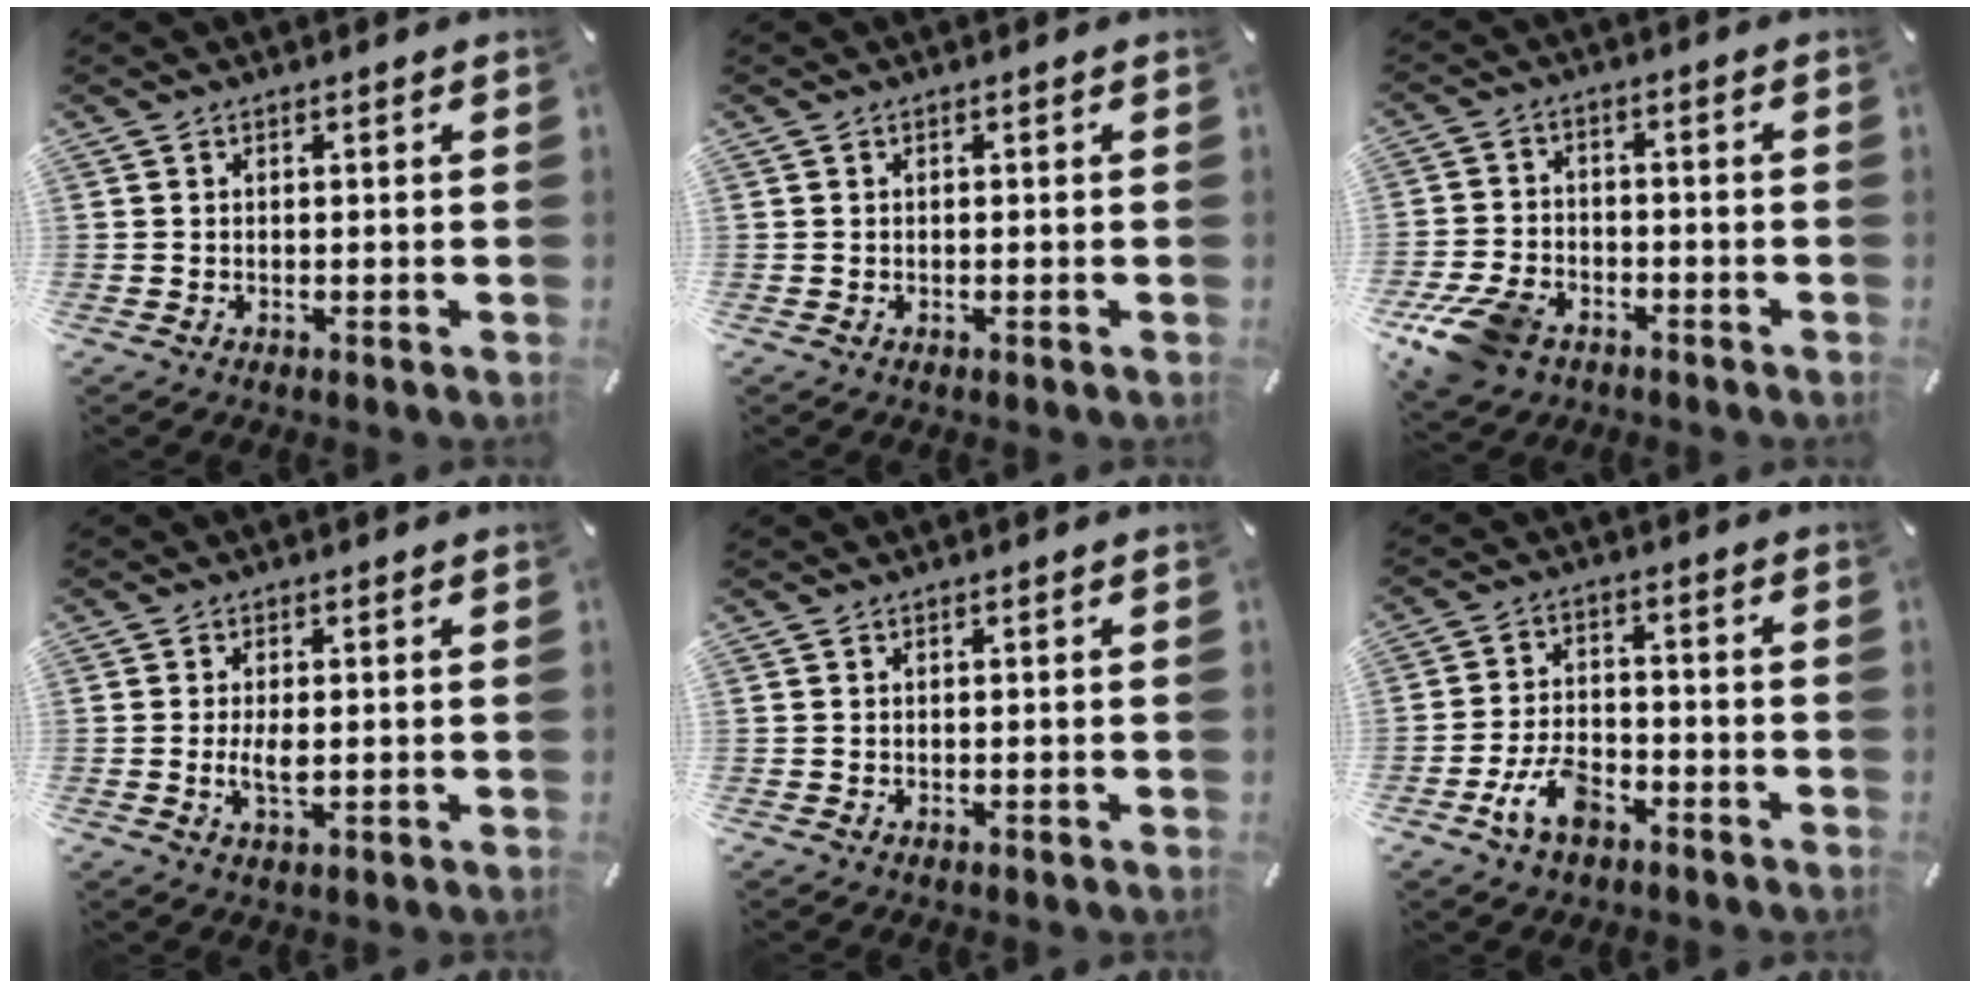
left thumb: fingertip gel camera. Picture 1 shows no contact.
{"total": 0.0}
{"total": 10.6, "force": [-6.4, 6.5, 5.4], "torque": [-0.119, 0.030, -0.120]}
{"total": 3.9, "force": [-0.2, 1.6, 3.6], "torque": [-0.081, -0.006, -0.006]}
{"total": 0.0}
{"total": 9.0, "force": [-4.9, 5.0, 5.7], "torque": [-0.122, 0.016, -0.091]}